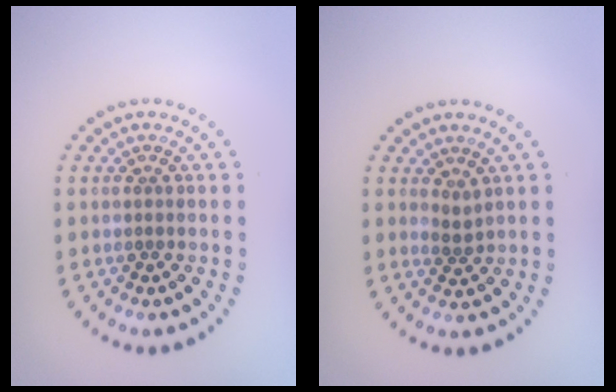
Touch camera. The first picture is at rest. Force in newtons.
{"total": 1.1, "press": 0.8, "slide": 0.8}